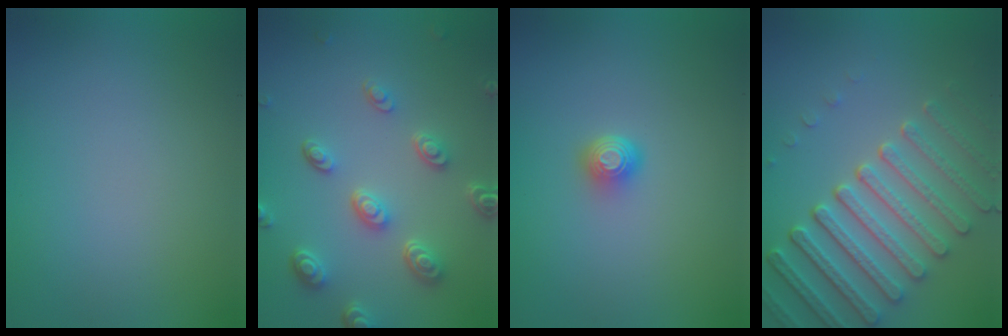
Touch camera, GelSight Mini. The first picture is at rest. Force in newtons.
{"total": 5.1, "press": 3.8, "slide": 3.3}
{"total": 1.6, "press": 1.2, "slide": 1.1}
{"total": 6.8, "press": 5.4, "slide": 4.0}